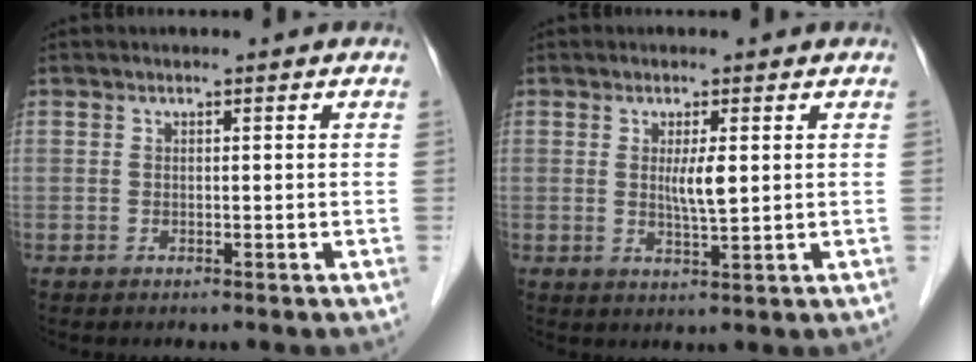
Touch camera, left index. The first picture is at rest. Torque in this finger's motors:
{"motor_torque": [0.45, 0.36, 0.12, 0.03]}